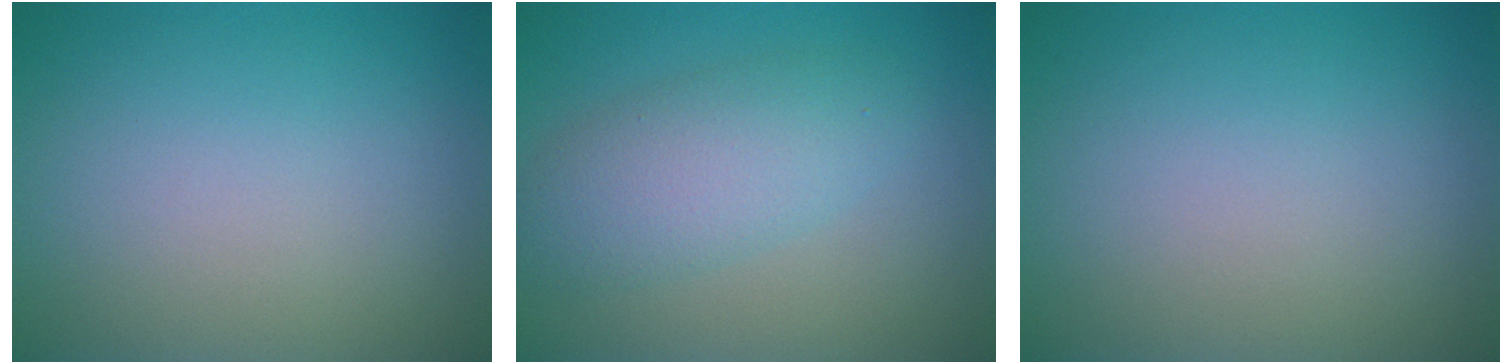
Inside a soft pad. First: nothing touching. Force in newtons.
{"total": 4.4, "press": 4.4, "slide": 0.1}
{"total": 0.0}